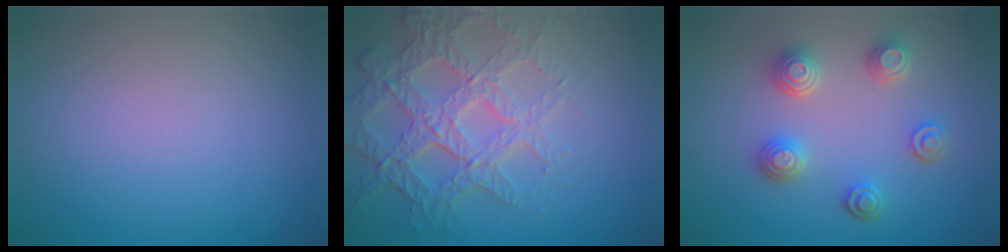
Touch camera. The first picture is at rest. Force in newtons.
{"total": 6.4, "press": 5.1, "slide": 3.8}
{"total": 3.9, "press": 3.3, "slide": 2.0}